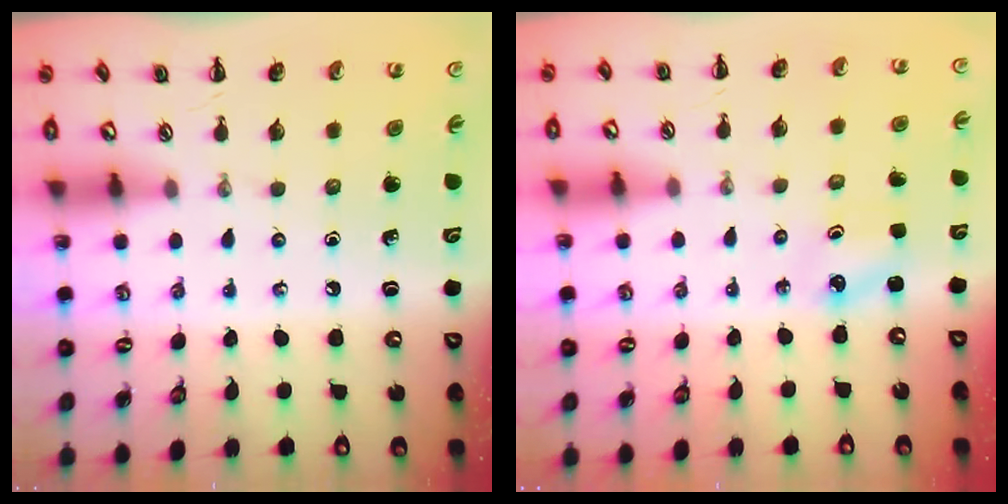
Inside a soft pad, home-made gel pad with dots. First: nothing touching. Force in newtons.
{"total": 2.3, "press": 2.2, "slide": 0.7}